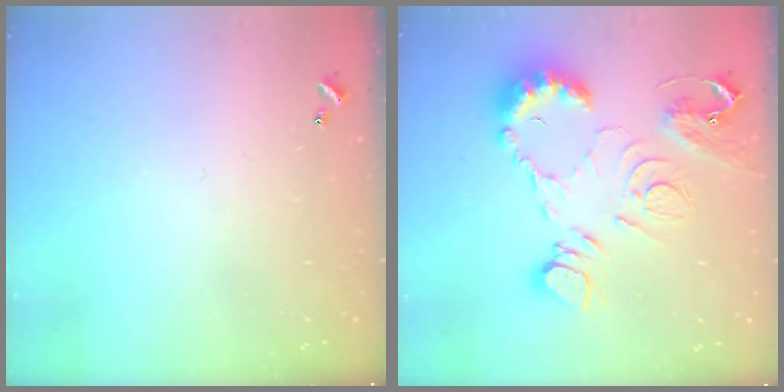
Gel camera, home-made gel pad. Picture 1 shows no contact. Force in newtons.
{"total": 15.4, "press": 15.3, "slide": 1.0}